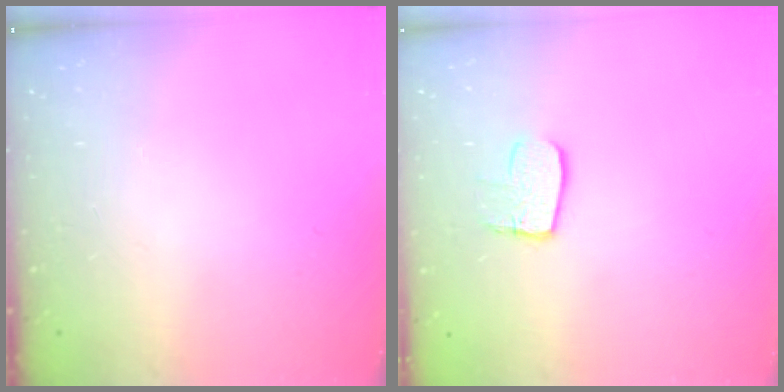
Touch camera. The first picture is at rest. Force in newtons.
{"total": 8.0, "press": 8.0, "slide": 0.5}